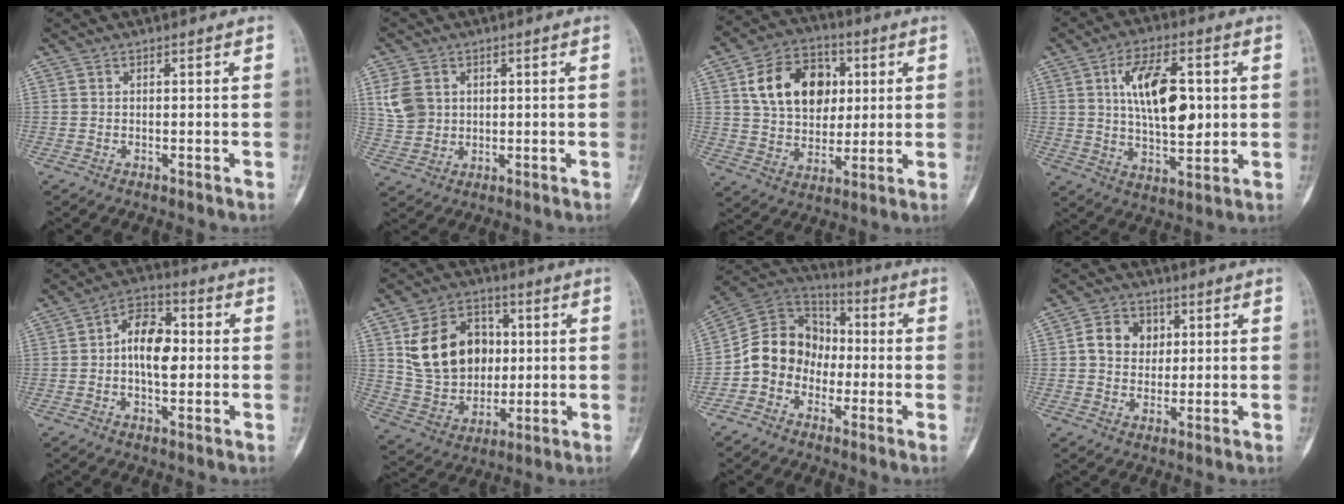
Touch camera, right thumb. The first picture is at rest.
{"total": 6.6, "force": [1.9, 5.3, 3.5], "torque": [-0.056, -0.002, 0.045]}
{"total": 16.3, "force": [4.4, 11.9, 10.3], "torque": [-0.135, 0.000, 0.074]}
{"total": 14.7, "force": [2.5, 7.2, 12.6], "torque": [-0.189, -0.008, 0.045]}
{"total": 10.3, "force": [0.1, 5.9, 8.4], "torque": [-0.119, 0.020, -0.006]}
{"total": 17.8, "force": [3.7, 13.6, 11.0], "torque": [-0.155, 0.002, 0.074]}
{"total": 12.5, "force": [-2.7, 10.7, 5.9], "torque": [-0.075, 0.052, -0.063]}
{"total": 7.7, "force": [1.6, 6.3, 4.1], "torque": [-0.037, 0.000, 0.022]}